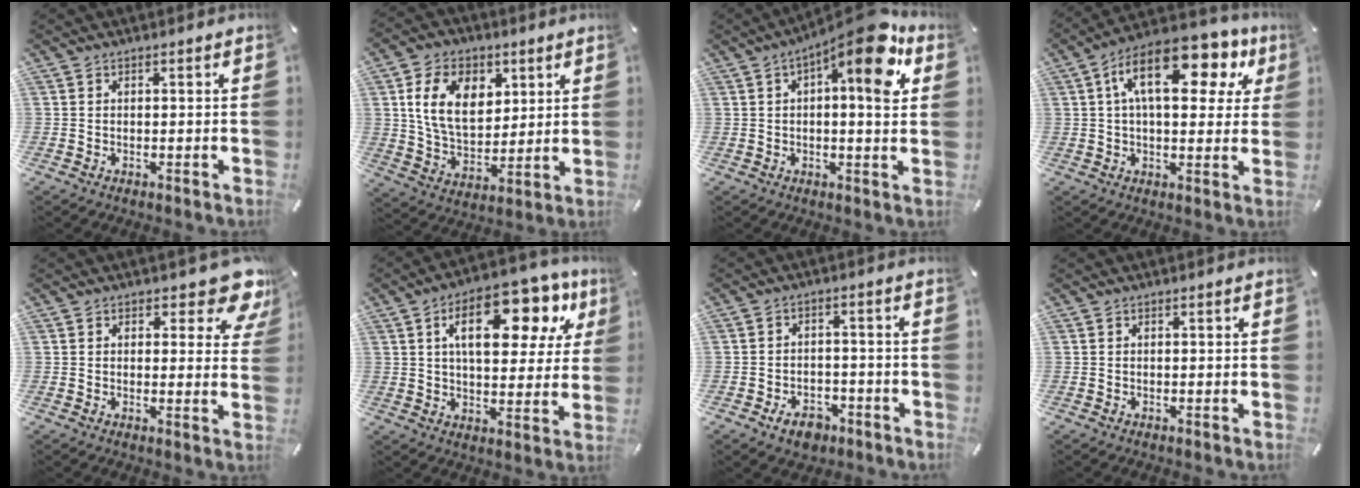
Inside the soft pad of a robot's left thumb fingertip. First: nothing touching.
{"total": 13.8, "force": [5.0, 9.7, 8.5], "torque": [-0.160, -0.003, 0.091]}
{"total": 13.6, "force": [5.8, 3.7, 11.7], "torque": [-0.154, -0.033, 0.084]}
{"total": 16.7, "force": [6.8, 7.9, 13.0], "torque": [-0.212, -0.013, 0.113]}
{"total": 8.3, "force": [5.6, 3.6, 4.9], "torque": [-0.037, -0.041, 0.090]}
{"total": 19.5, "force": [8.8, 9.4, 14.7], "torque": [-0.218, -0.025, 0.139]}
{"total": 5.6, "force": [-3.4, 3.7, 2.5], "torque": [-0.047, 0.019, -0.061]}
{"total": 0.0}